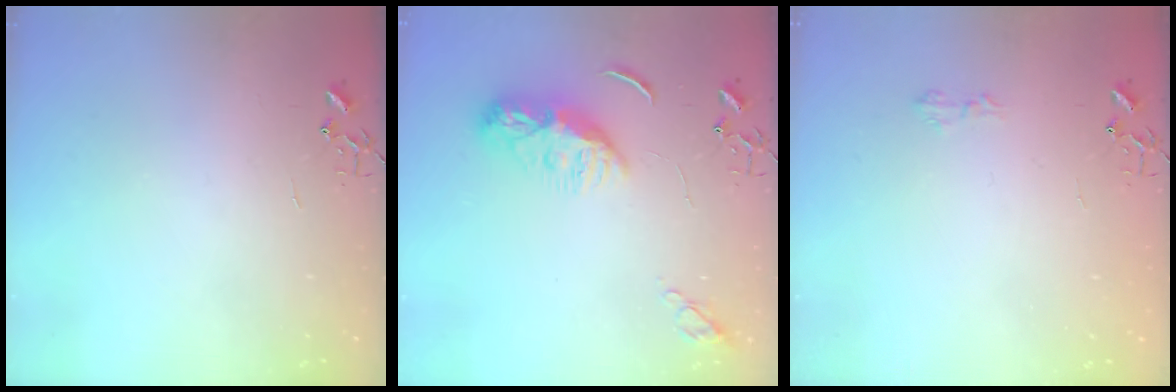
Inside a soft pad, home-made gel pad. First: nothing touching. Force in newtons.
{"total": 9.9, "press": 9.9, "slide": 0.5}
{"total": 5.2, "press": 5.1, "slide": 0.8}